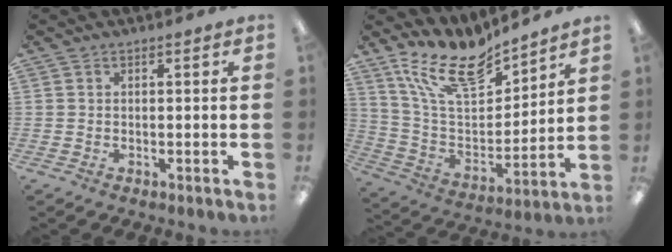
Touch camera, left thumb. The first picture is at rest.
{"total": 17.6, "force": [13.2, 6.9, 9.4], "torque": [-0.189, -0.072, 0.237]}